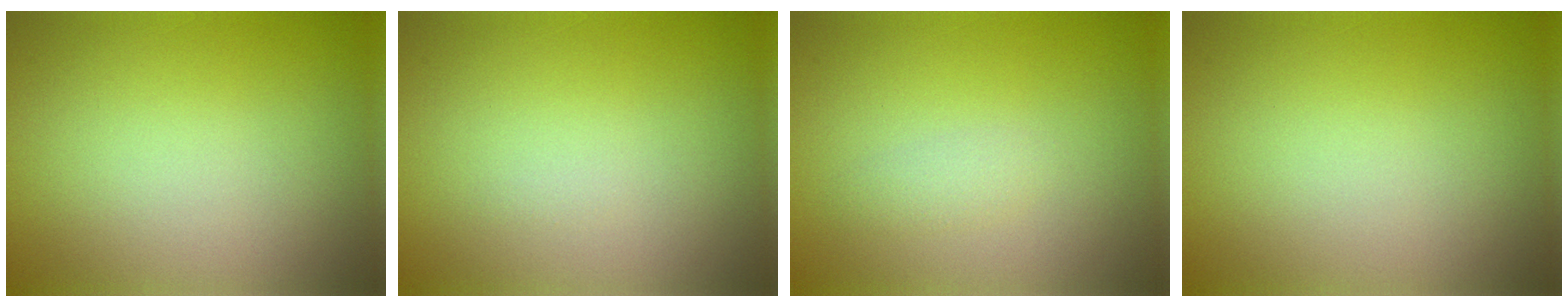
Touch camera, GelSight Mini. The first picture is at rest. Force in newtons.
{"total": 0.0}
{"total": 1.0, "press": 1.0, "slide": 0.0}
{"total": 0.0}